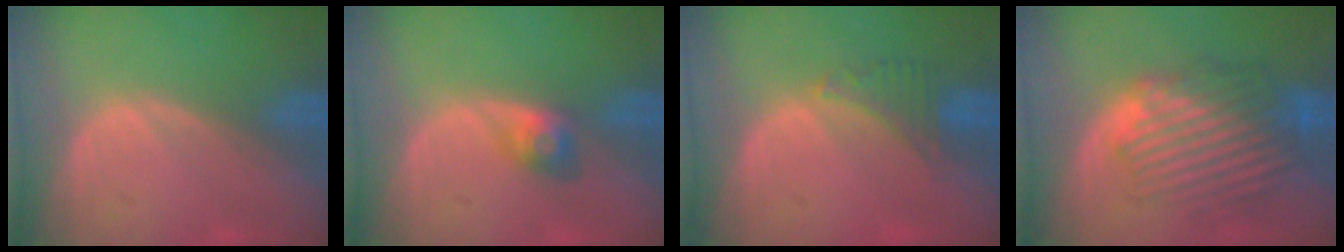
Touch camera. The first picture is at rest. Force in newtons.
{"total": 2.8, "press": 2.6, "slide": 1.0}
{"total": 2.9, "press": 2.9, "slide": 0.6}
{"total": 8.8, "press": 8.5, "slide": 2.2}